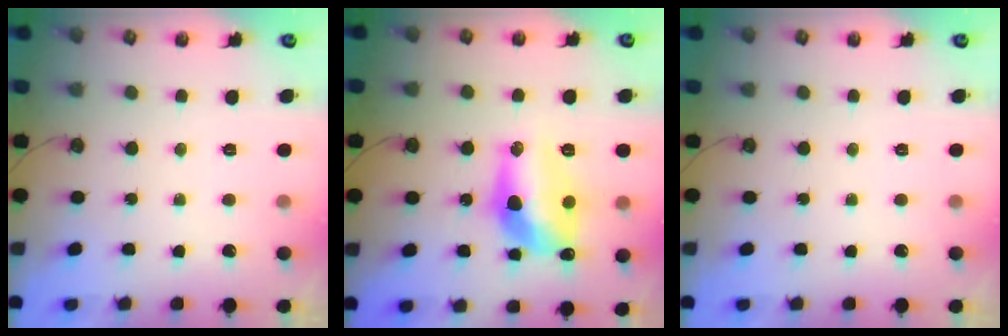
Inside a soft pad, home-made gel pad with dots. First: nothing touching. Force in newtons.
{"total": 17.1, "press": 16.4, "slide": 4.8}
{"total": 0.0}